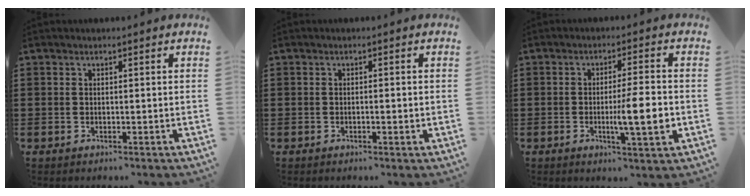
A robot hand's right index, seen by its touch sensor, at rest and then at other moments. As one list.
[{"total": 0.9, "force": [-0.3, 0.2, 0.8], "torque": [-0.015, -0.002, -0.005]}, {"total": 7.9, "force": [-1.5, 0.9, 7.7], "torque": [-0.117, -0.009, -0.026]}]